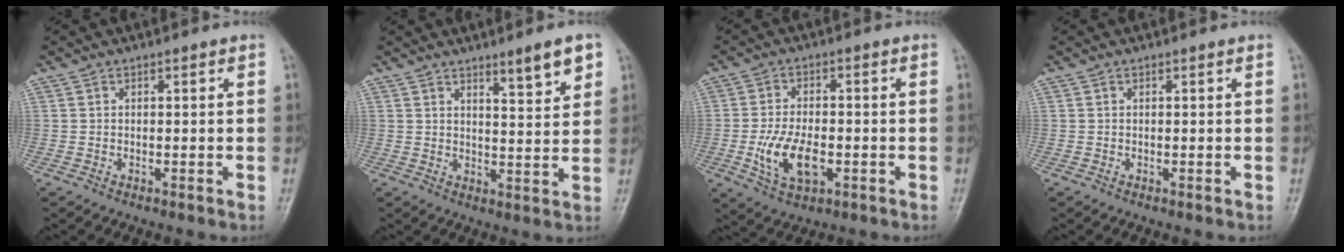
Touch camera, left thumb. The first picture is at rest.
{"total": 6.6, "force": [4.2, 1.2, 4.9], "torque": [-0.063, -0.030, 0.063]}
{"total": 9.2, "force": [-2.6, 5.0, 7.3], "torque": [-0.139, 0.003, -0.042]}
{"total": 0.0}